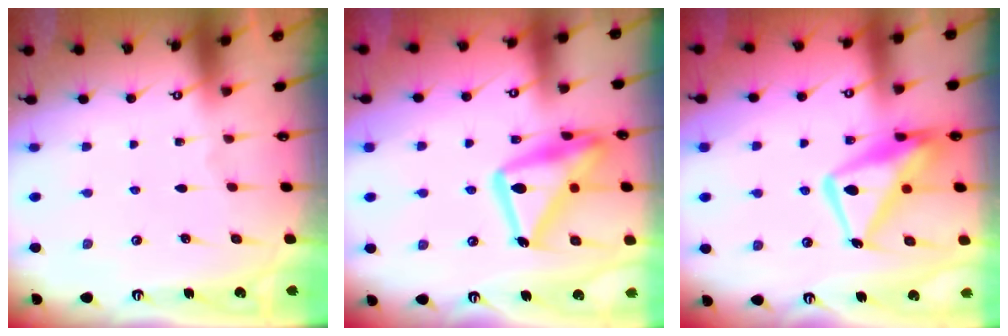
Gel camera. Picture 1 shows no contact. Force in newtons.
{"total": 21.5, "press": 21.4, "slide": 1.8}
{"total": 15.2, "press": 15.2, "slide": 1.5}